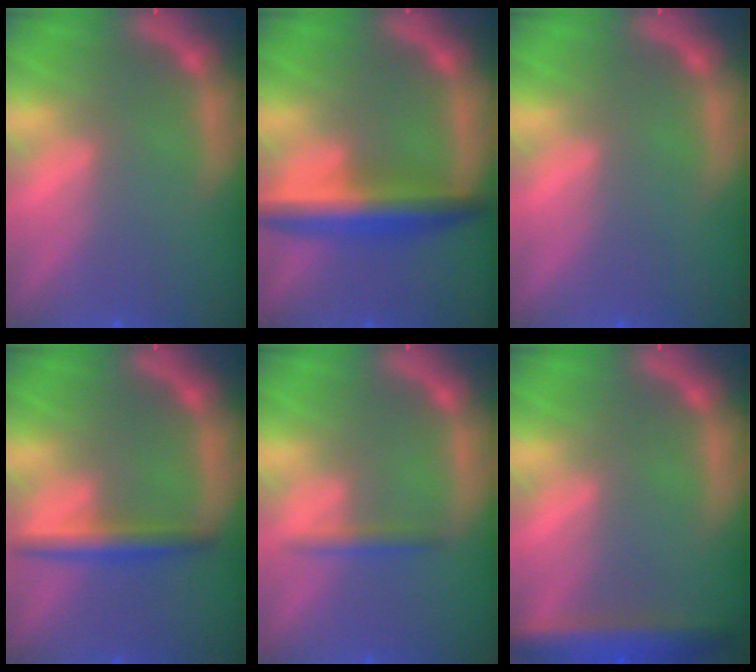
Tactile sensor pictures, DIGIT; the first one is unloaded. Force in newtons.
{"total": 5.5}
{"total": 0.0}
{"total": 3.0}
{"total": 1.4}
{"total": 4.5}